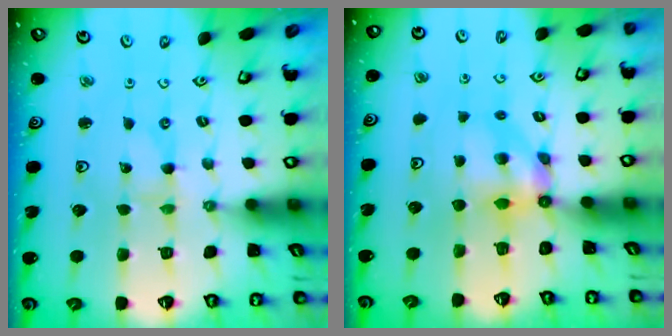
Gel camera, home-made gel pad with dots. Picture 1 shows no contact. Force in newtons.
{"total": 5.6, "press": 5.6, "slide": 0.2}